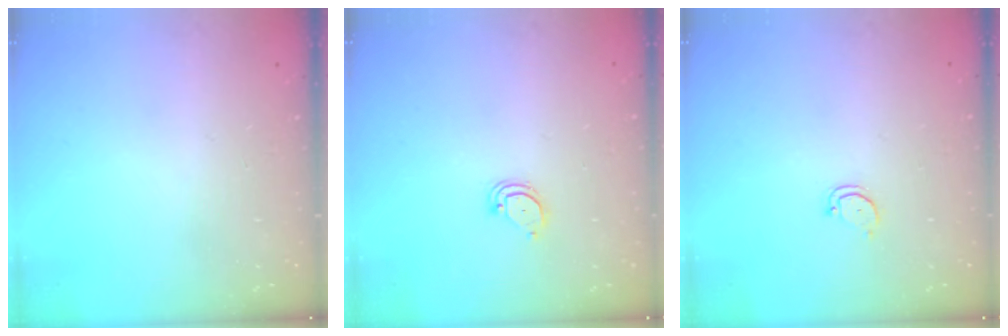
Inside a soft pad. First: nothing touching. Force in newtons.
{"total": 2.9, "press": 2.9, "slide": 0.2}
{"total": 2.5, "press": 2.5, "slide": 0.3}